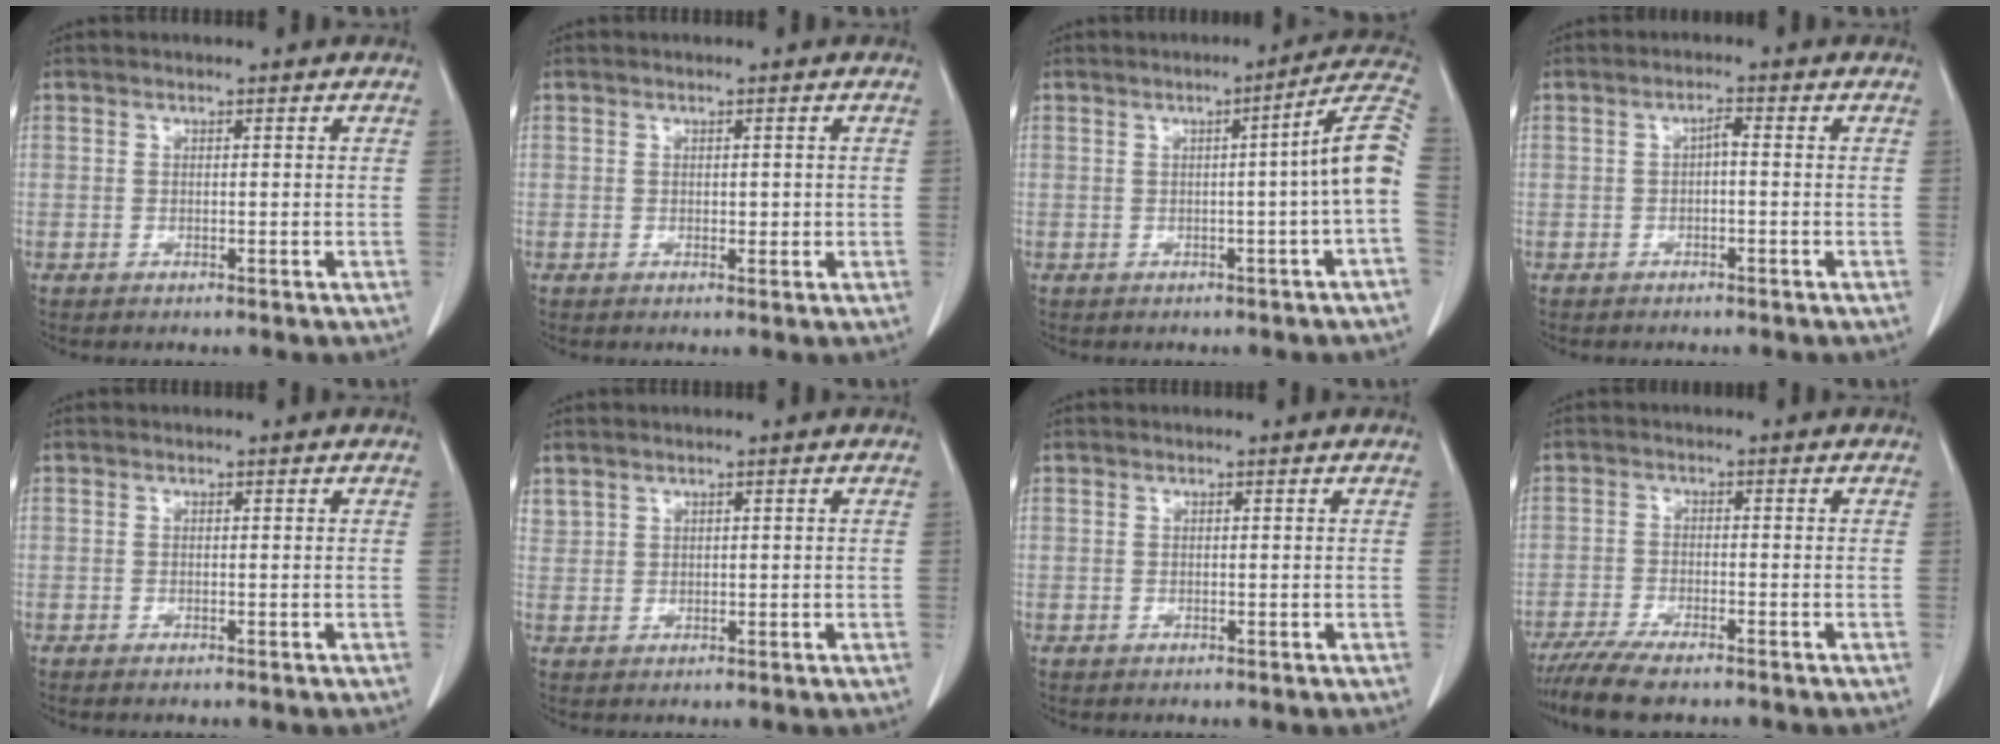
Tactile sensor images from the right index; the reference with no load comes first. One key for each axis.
{"total": 1.3, "fx": 0.0, "fy": 0.9, "fz": 0.9, "tx": -0.007, "ty": 0.000, "tz": 0.001}
{"total": 8.3, "fx": -0.9, "fy": -1.4, "fz": 8.1, "tx": -0.094, "ty": 0.015, "tz": -0.017}
{"total": 1.5, "fx": -0.2, "fy": 0.4, "fz": 1.5, "tx": -0.023, "ty": 0.005, "tz": -0.005}
{"total": 0.8, "fx": -0.6, "fy": 0.1, "fz": 0.4, "tx": -0.008, "ty": -0.002, "tz": -0.009}
{"total": 1.6, "fx": 1.2, "fy": 1.1, "fz": 0.3, "tx": -0.007, "ty": 0.011, "tz": 0.030}
{"total": 0.0}
{"total": 7.4, "fx": -6.0, "fy": 1.1, "fz": 4.2, "tx": -0.070, "ty": -0.017, "tz": -0.102}